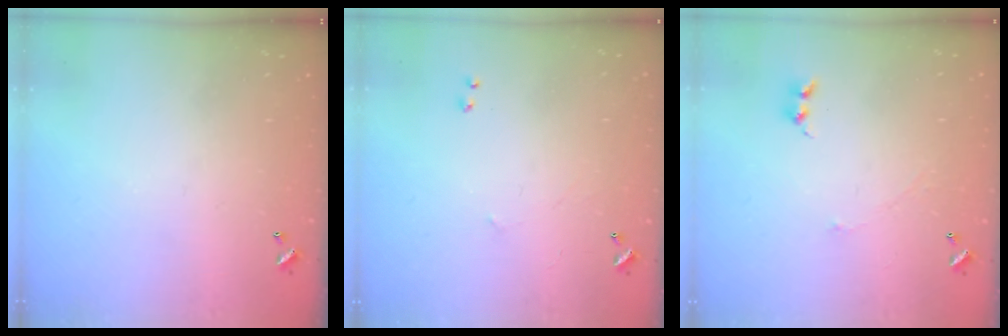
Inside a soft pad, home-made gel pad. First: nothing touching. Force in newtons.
{"total": 2.5, "press": 2.4, "slide": 0.4}
{"total": 1.1, "press": 0.9, "slide": 0.6}